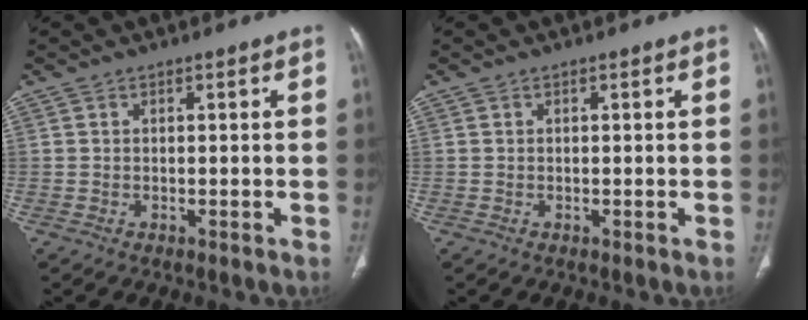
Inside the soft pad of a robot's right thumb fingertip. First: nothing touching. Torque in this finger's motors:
{"motor_torque": [0.01, 0.01, -0.13, 0.13, 0.01]}